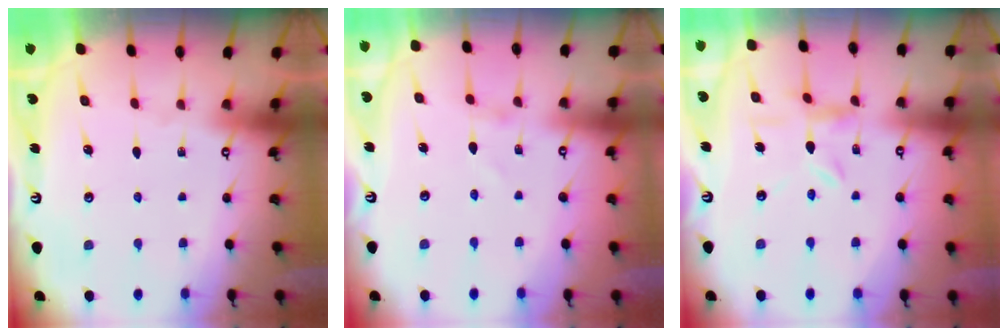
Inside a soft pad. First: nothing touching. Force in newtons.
{"total": 0.8, "press": 0.8, "slide": 0.0}
{"total": 5.6, "press": 5.6, "slide": 0.5}